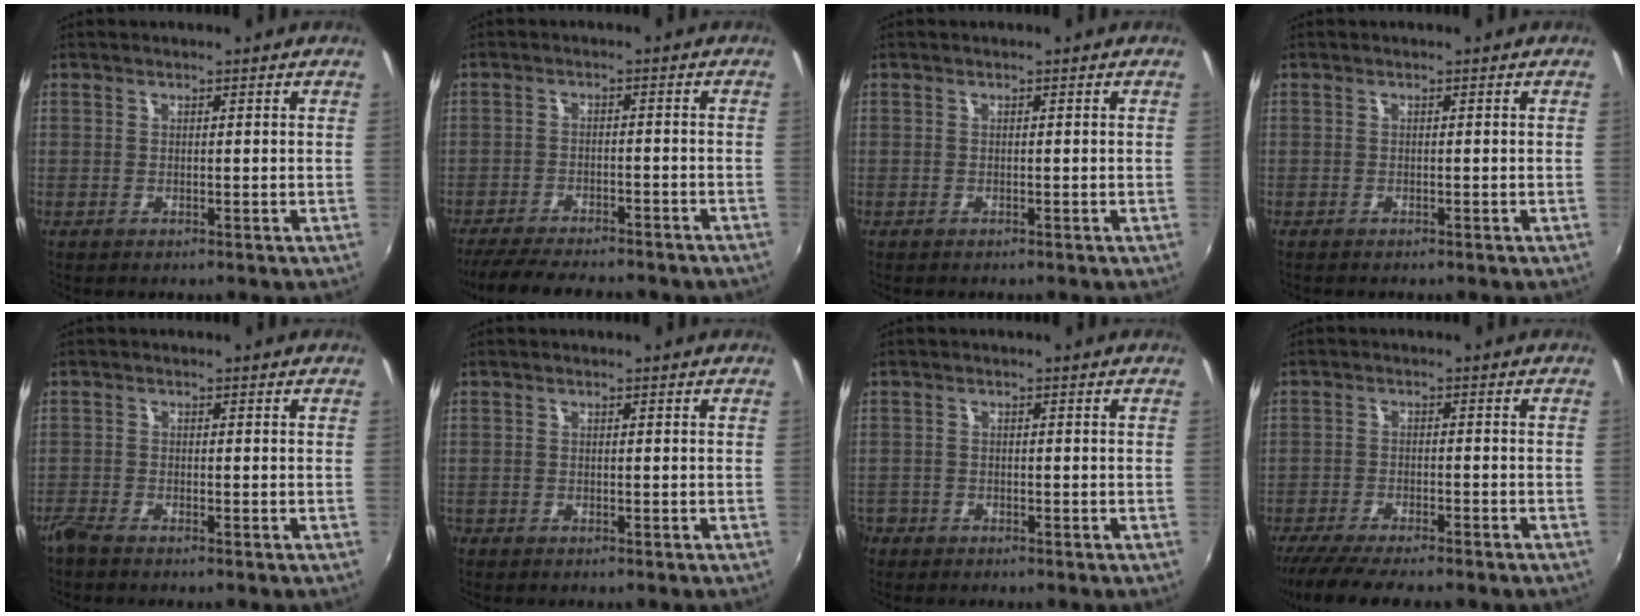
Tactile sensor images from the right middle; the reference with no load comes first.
{"total": 16.1, "force": [-13.6, 3.9, 7.7], "torque": [-0.154, -0.031, -0.192]}
{"total": 0.0}
{"total": 0.9, "force": [-0.7, 0.3, 0.3], "torque": [-0.009, -0.002, -0.013]}
{"total": 2.7, "force": [-2.5, 0.3, 1.1], "torque": [-0.031, -0.011, -0.051]}
{"total": 0.9, "force": [-0.8, 0.5, 0.0], "torque": [-0.005, -0.002, -0.017]}
{"total": 3.1, "force": [-2.2, 2.2, 0.4], "torque": [-0.022, -0.003, -0.043]}
{"total": 11.3, "force": [-9.6, 1.7, 5.7], "torque": [-0.126, -0.035, -0.154]}